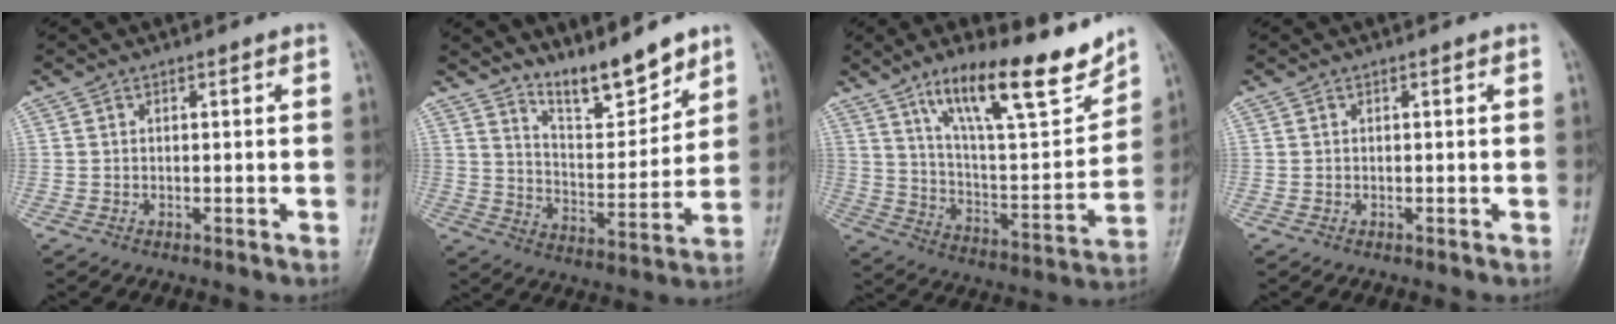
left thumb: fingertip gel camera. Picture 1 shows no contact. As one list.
[{"total": 10.9, "force": [9.2, 2.8, 5.1], "torque": [-0.063, -0.074, 0.167]}, {"total": 20.8, "force": [14.1, 5.5, 14.2], "torque": [-0.192, -0.071, 0.239]}, {"total": 0.0}]